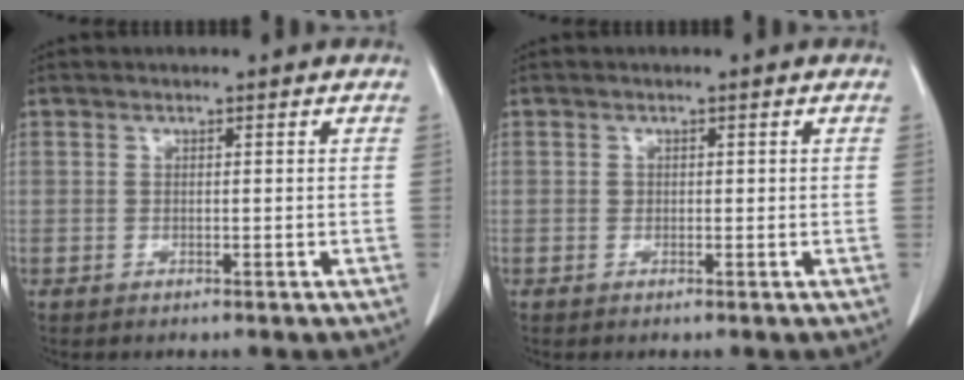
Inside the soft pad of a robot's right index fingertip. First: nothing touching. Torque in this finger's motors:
{"motor_torque": [0.04, -0.01, -0.01, 0.01]}